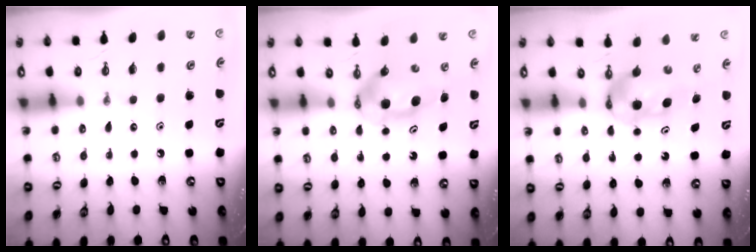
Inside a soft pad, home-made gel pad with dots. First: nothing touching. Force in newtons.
{"total": 5.6, "press": 5.3, "slide": 2.0}
{"total": 6.4, "press": 4.6, "slide": 4.4}